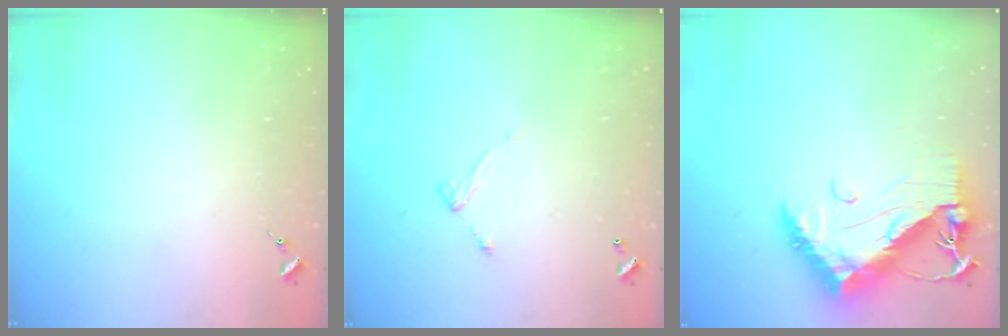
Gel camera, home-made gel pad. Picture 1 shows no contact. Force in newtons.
{"total": 5.7, "press": 5.7, "slide": 0.5}
{"total": 19.1, "press": 19.0, "slide": 1.6}